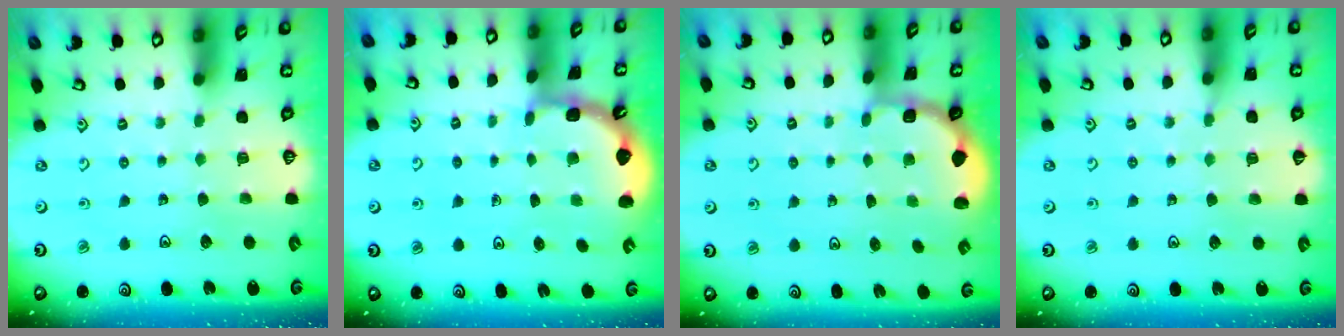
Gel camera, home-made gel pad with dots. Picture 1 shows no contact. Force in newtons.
{"total": 2.1, "press": 2.1, "slide": 0.2}
{"total": 1.9, "press": 1.7, "slide": 0.7}
{"total": 3.6, "press": 3.5, "slide": 0.6}